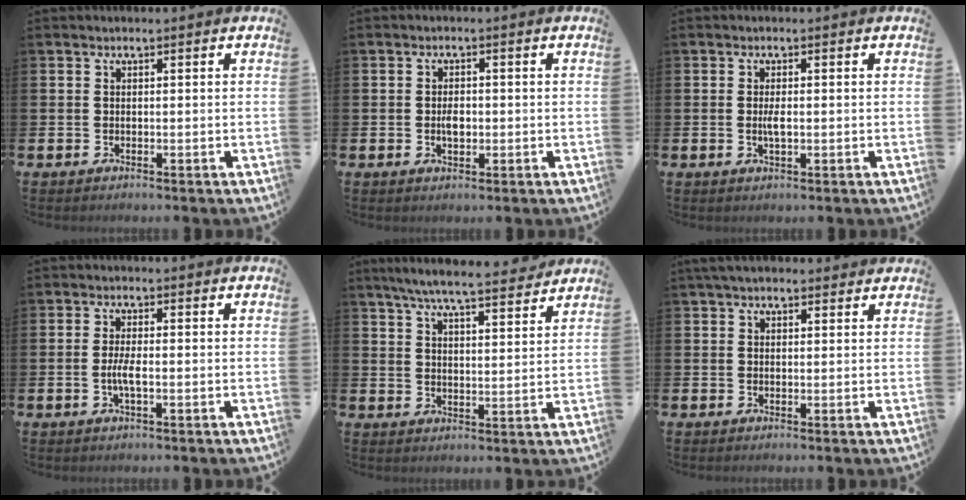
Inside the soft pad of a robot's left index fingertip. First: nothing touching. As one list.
[{"total": 2.3, "force": [-0.2, 1.3, 1.8], "torque": [-0.023, 0.000, -0.008]}, {"total": 1.8, "force": [-0.1, 0.5, 1.7], "torque": [-0.028, -0.001, -0.005]}, {"total": 2.5, "force": [-0.7, 0.6, 2.3], "torque": [-0.038, -0.001, -0.014]}, {"total": 6.8, "force": [6.4, 0.5, 2.4], "torque": [-0.052, -0.039, 0.108]}, {"total": 2.6, "force": [2.2, 0.9, 1.0], "torque": [-0.023, 0.003, 0.040]}]